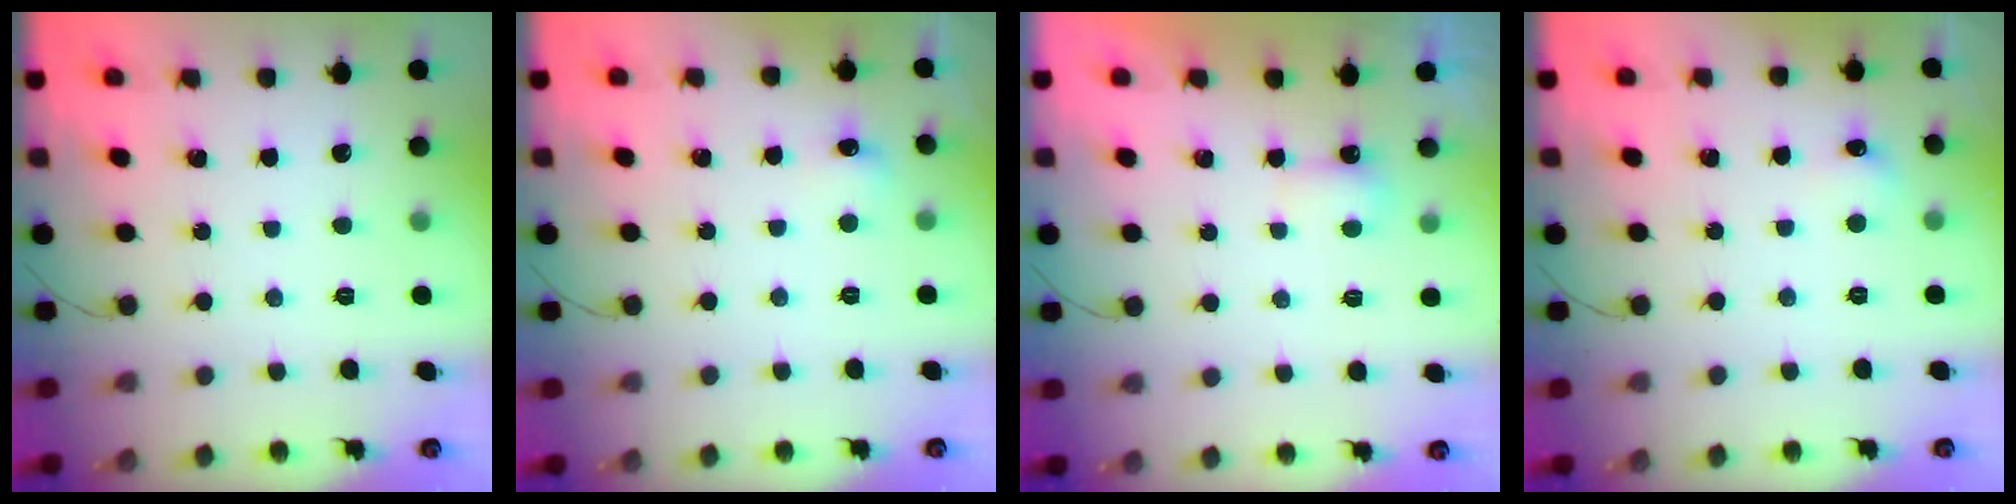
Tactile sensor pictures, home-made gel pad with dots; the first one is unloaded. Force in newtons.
{"total": 4.7, "press": 4.6, "slide": 1.3}
{"total": 3.0, "press": 2.9, "slide": 0.8}
{"total": 5.2, "press": 5.0, "slide": 1.4}